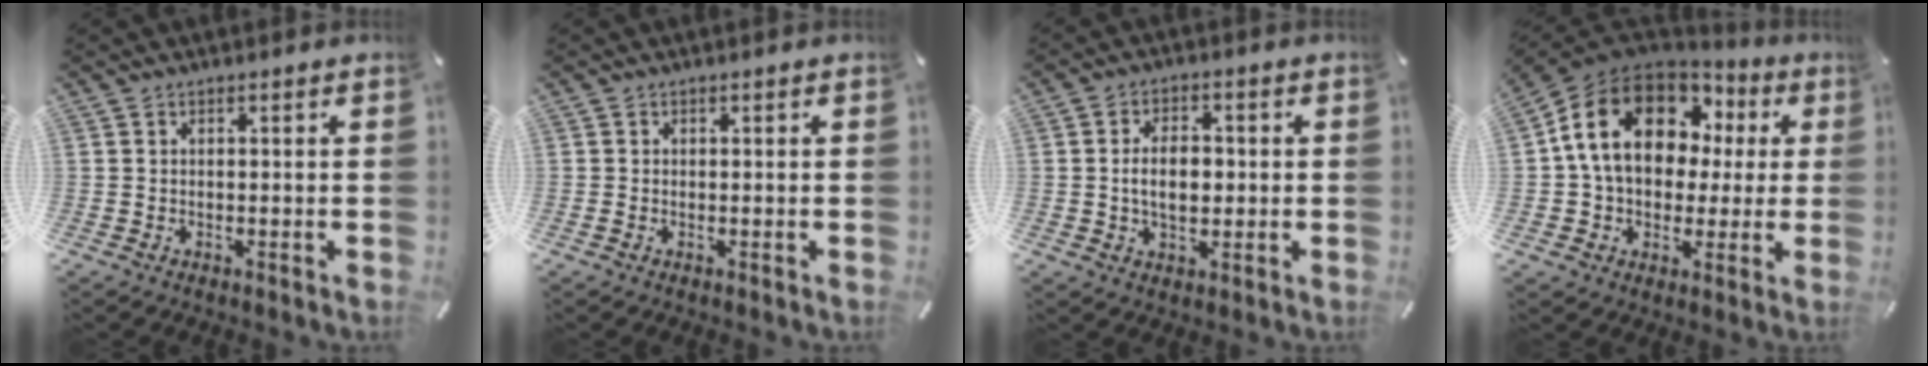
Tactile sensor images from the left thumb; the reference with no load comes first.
{"total": 0.5, "force": [-0.1, 0.2, 0.5], "torque": [-0.008, -0.001, -0.002]}
{"total": 7.1, "force": [-0.2, 4.6, 5.4], "torque": [-0.102, 0.001, -0.010]}
{"total": 17.0, "force": [4.7, 12.9, 10.0], "torque": [-0.211, -0.008, 0.087]}